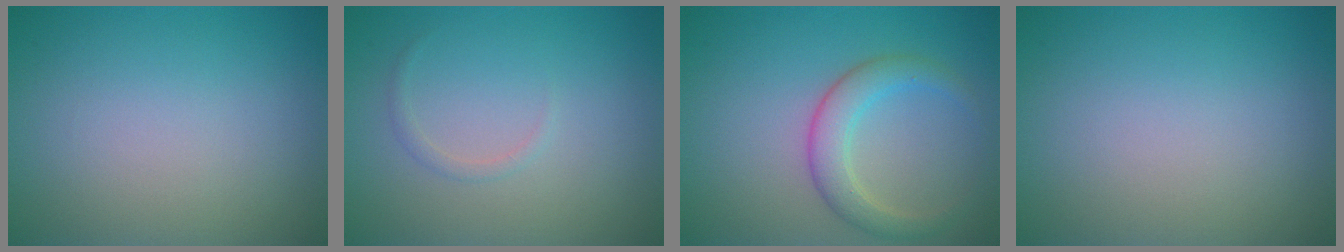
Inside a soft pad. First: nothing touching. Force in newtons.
{"total": 0.7, "press": 0.7, "slide": 0.0}
{"total": 3.2, "press": 3.2, "slide": 0.1}
{"total": 0.0}